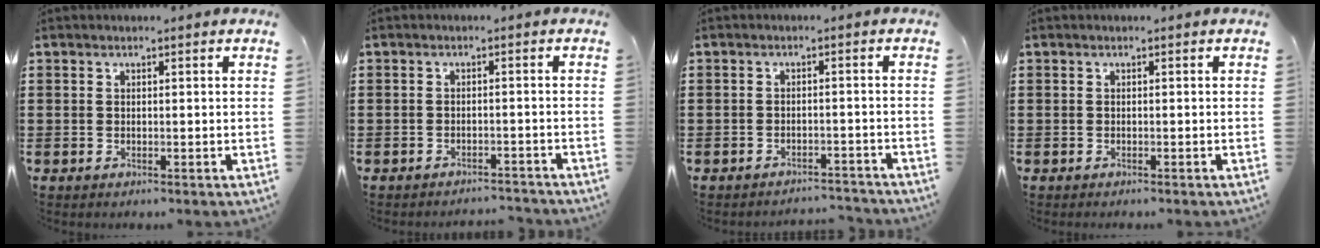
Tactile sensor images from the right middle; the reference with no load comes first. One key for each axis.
{"total": 1.9, "fx": -1.9, "fy": 0.1, "fz": 0.0, "tx": -0.006, "ty": 0.001, "tz": -0.041}
{"total": 2.3, "fx": -2.3, "fy": 0.1, "fz": 0.0, "tx": -0.005, "ty": 0.002, "tz": -0.048}
{"total": 0.0}